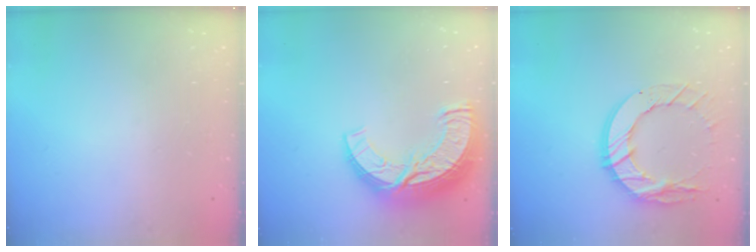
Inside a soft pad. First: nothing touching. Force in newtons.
{"total": 17.4, "press": 17.3, "slide": 1.4}
{"total": 14.6, "press": 14.5, "slide": 1.1}